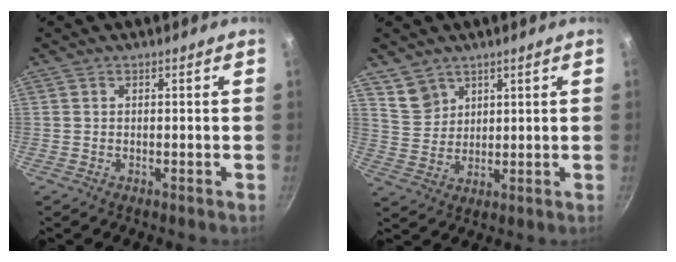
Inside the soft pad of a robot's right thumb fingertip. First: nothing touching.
{"total": 5.4, "force": [3.8, 3.8, 1.2], "torque": [0.001, -0.007, 0.082]}